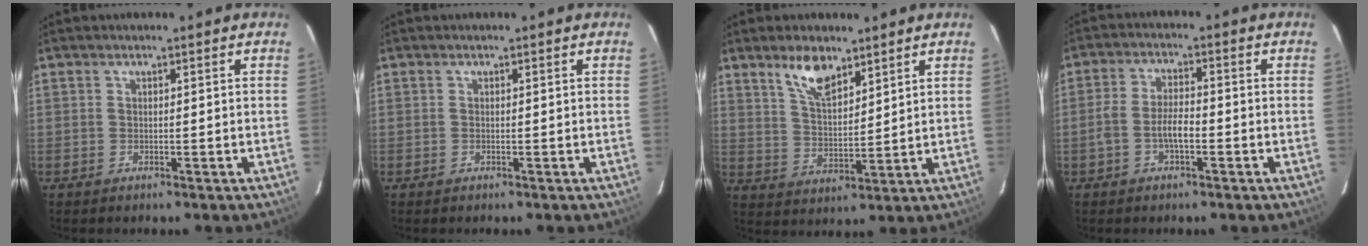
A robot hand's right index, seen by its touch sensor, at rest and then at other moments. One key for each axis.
{"total": 0.0}
{"total": 8.0, "fx": 5.5, "fy": 3.2, "fz": 4.8, "tx": -0.080, "ty": 0.001, "tz": 0.110}
{"total": 4.8, "fx": -1.9, "fy": 1.7, "fz": 4.1, "tx": -0.089, "ty": 0.009, "tz": -0.035}